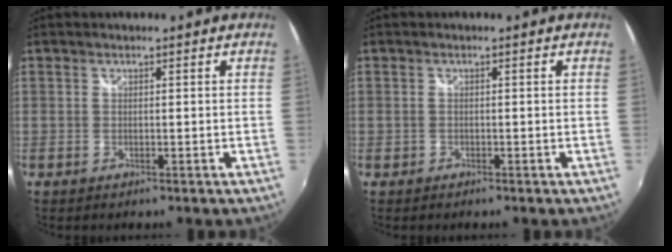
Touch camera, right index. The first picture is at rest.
{"total": 1.0, "force": [-0.6, 0.8, 0.2], "torque": [-0.008, -0.003, -0.011]}